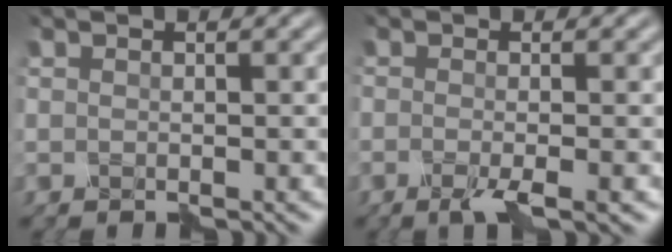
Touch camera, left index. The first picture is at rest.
{"total": 3.0, "force": [-1.6, 0.7, 2.4], "torque": [-0.036, -0.001, -0.028]}